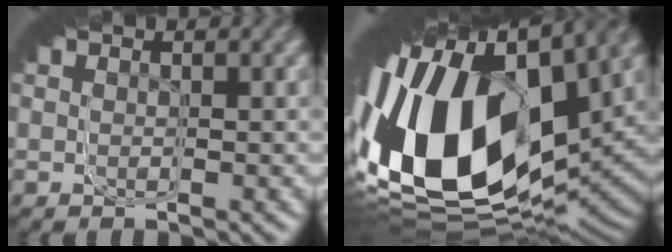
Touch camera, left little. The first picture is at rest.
{"total": 28.0, "force": [-2.0, 16.3, 22.6], "torque": [-0.339, 0.018, -0.049]}